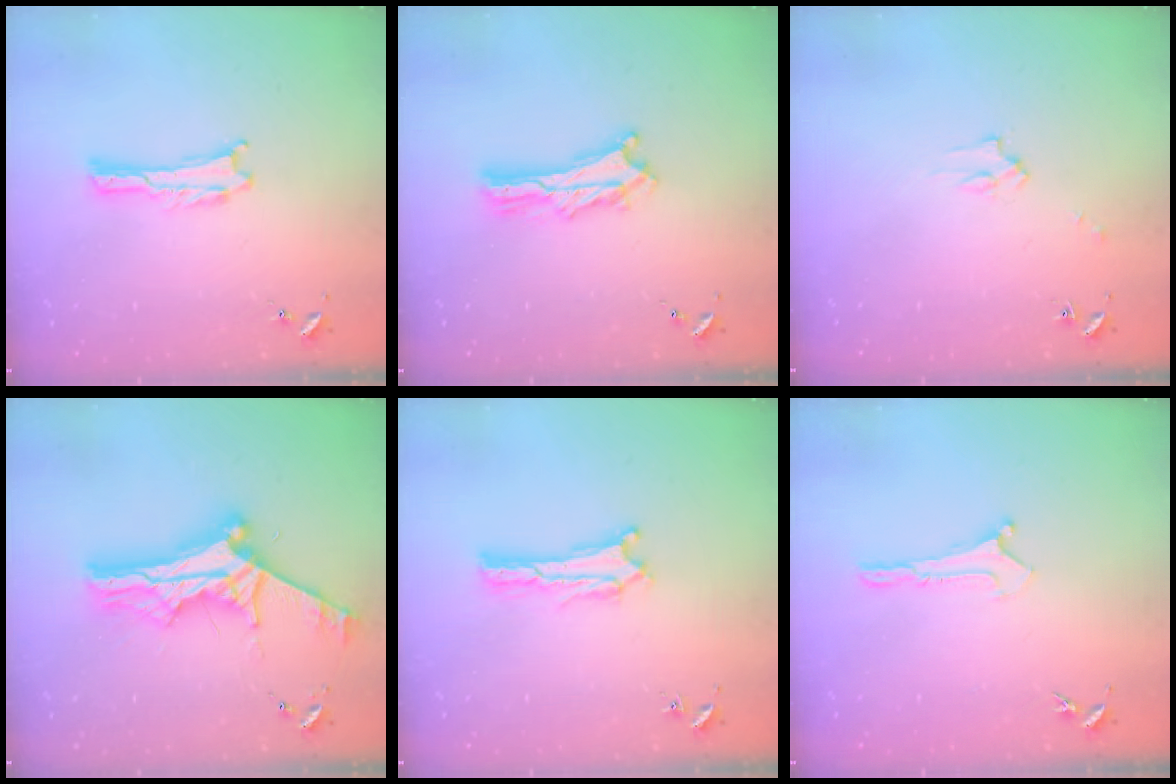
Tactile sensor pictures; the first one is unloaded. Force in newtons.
{"total": 4.3, "press": 4.3, "slide": 0.4}
{"total": 2.2, "press": 2.2, "slide": 0.2}
{"total": 11.4, "press": 11.4, "slide": 1.1}
{"total": 0.6, "press": 0.5, "slide": 0.2}
{"total": 0.0}